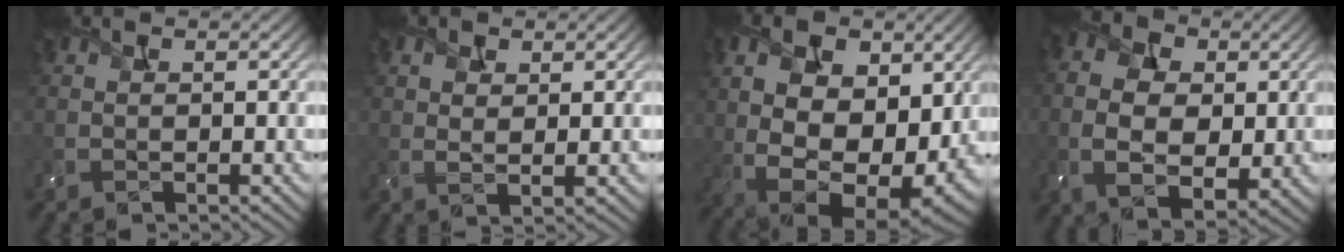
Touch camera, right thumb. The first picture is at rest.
{"total": 2.6, "force": [1.4, 1.2, 1.9], "torque": [-0.043, 0.000, 0.026]}
{"total": 16.5, "force": [2.6, 10.4, 12.6], "torque": [-0.220, 0.009, 0.048]}
{"total": 9.5, "force": [0.4, 6.6, 6.8], "torque": [-0.168, -0.001, 0.011]}